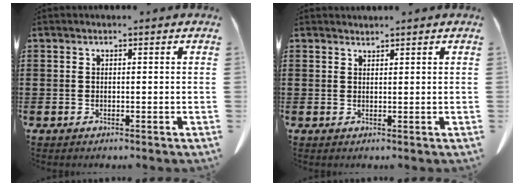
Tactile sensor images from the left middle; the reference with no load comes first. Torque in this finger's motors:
{"motor_torque": [-0.22, 0.24, -0.07, -0.01]}